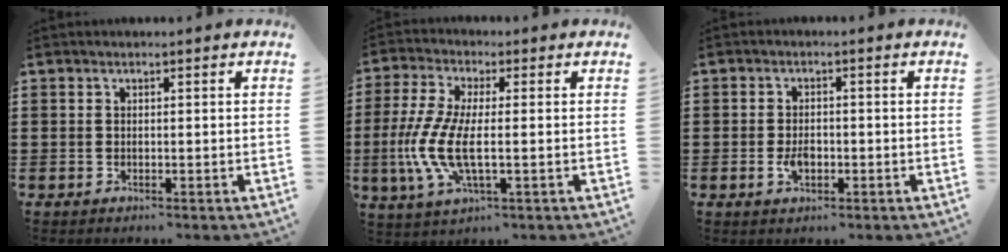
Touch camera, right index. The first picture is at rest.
{"total": 8.8, "force": [-1.6, 2.8, 8.1], "torque": [-0.197, -0.020, -0.037]}
{"total": 3.0, "force": [-0.8, 1.7, 2.4], "torque": [-0.051, 0.000, -0.015]}